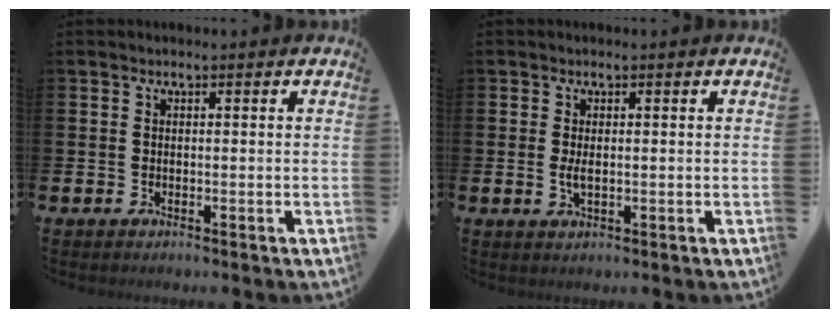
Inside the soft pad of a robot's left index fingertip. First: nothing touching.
{"total": 1.7, "force": [0.1, 0.6, 1.6], "torque": [-0.021, -0.002, -0.001]}